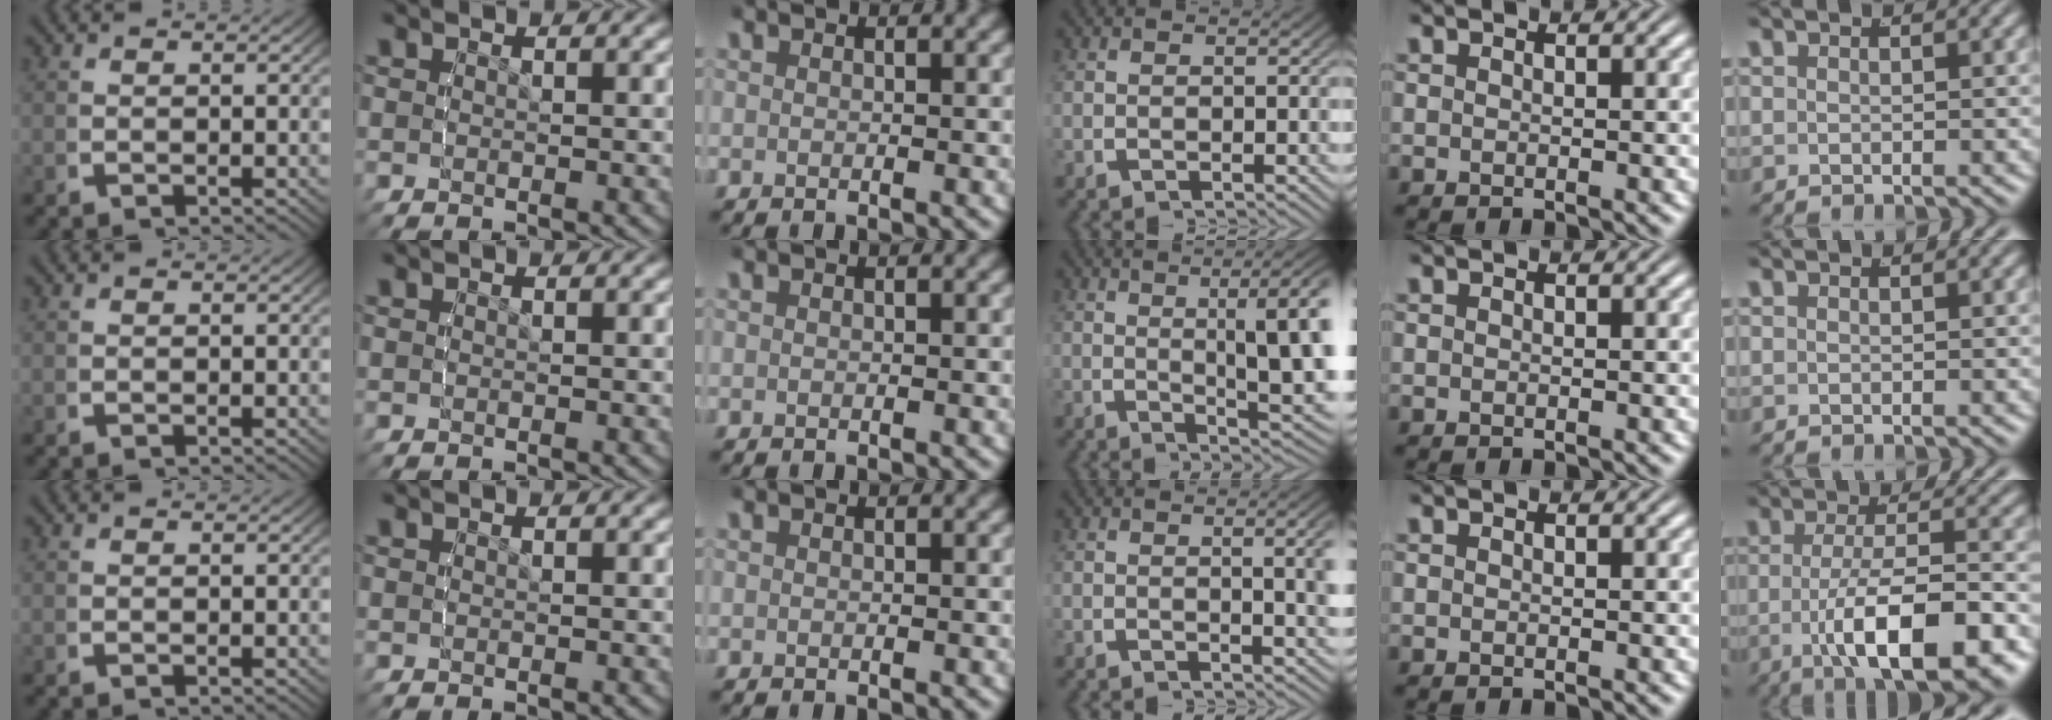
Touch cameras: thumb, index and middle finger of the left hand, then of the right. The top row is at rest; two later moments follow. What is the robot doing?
{"motion": "lift_and_place", "object": "bottle"}